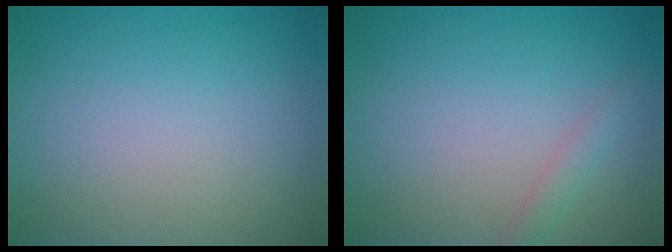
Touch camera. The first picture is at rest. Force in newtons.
{"total": 1.3, "press": 1.3, "slide": 0.0}